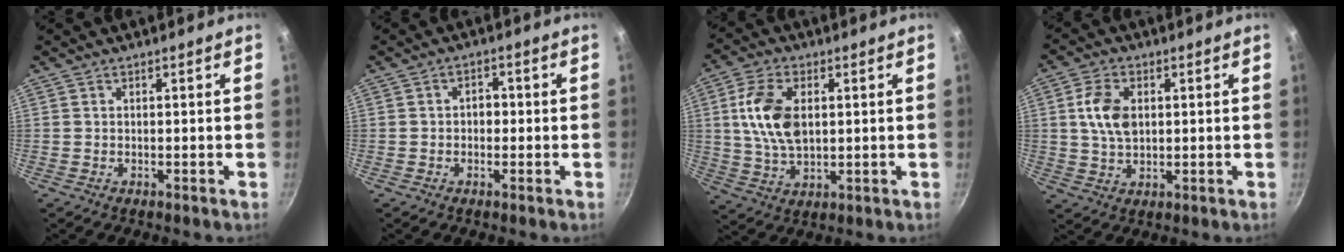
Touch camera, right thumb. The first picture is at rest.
{"total": 2.6, "force": [-0.3, 2.1, 1.6], "torque": [-0.007, 0.010, -0.008]}
{"total": 11.6, "force": [2.0, 6.8, 9.1], "torque": [-0.165, -0.001, 0.038]}
{"total": 7.6, "force": [1.3, 4.9, 5.6], "torque": [-0.097, 0.003, 0.025]}